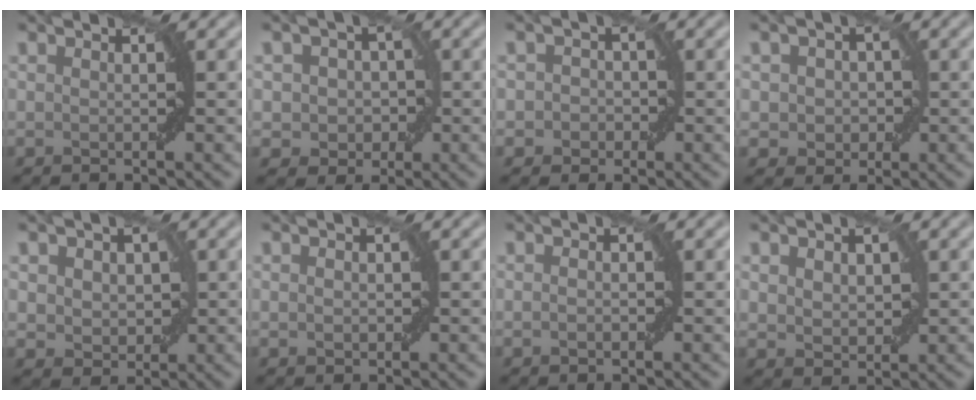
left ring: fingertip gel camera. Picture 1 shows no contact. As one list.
[{"total": 3.7, "force": [0.2, 3.1, 1.9], "torque": [-0.013, 0.011, -0.014]}, {"total": 2.5, "force": [0.0, 2.3, 0.9], "torque": [0.012, 0.009, -0.020]}, {"total": 3.1, "force": [0.2, 2.6, 1.7], "torque": [-0.016, 0.007, -0.009]}, {"total": 4.2, "force": [0.8, 3.2, 2.6], "torque": [-0.036, 0.013, 0.002]}, {"total": 1.1, "force": [0.1, 0.8, 0.8], "torque": [-0.013, 0.002, 0.003]}, {"total": 1.1, "force": [-0.1, 0.6, 0.9], "torque": [-0.014, 0.003, -0.002]}, {"total": 2.6, "force": [0.8, 1.9, 1.6], "torque": [-0.029, -0.002, 0.016]}]